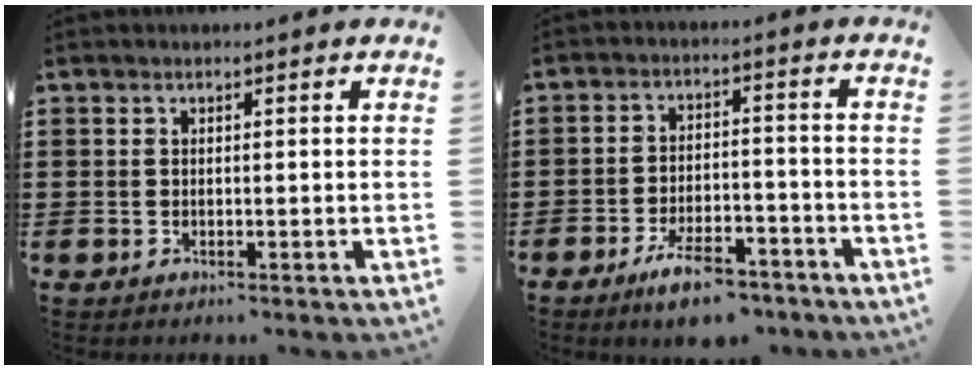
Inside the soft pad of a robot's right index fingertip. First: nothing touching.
{"total": 6.9, "force": [-5.3, 1.9, 4.0], "torque": [-0.074, 0.010, -0.095]}